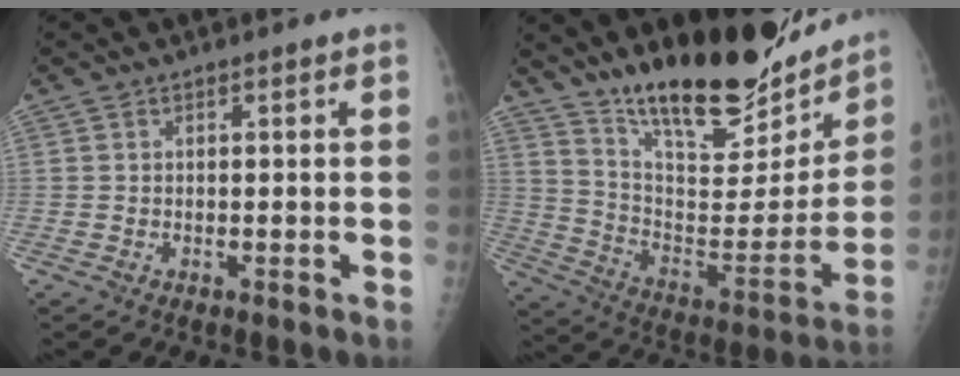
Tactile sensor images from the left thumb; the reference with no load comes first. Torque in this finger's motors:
{"motor_torque": [1.32, 0.89, 1.44, -1.33, 0.08]}